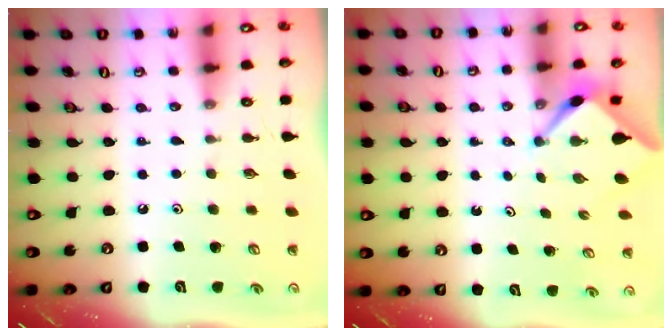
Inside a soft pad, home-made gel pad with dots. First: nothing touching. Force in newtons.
{"total": 2.4, "press": 2.4, "slide": 0.3}